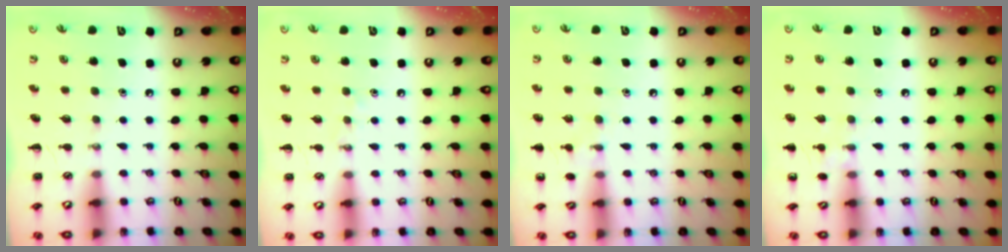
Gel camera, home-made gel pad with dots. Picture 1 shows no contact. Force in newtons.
{"total": 3.5, "press": 3.4, "slide": 0.9}
{"total": 7.1, "press": 6.8, "slide": 2.1}
{"total": 6.3, "press": 6.0, "slide": 2.0}